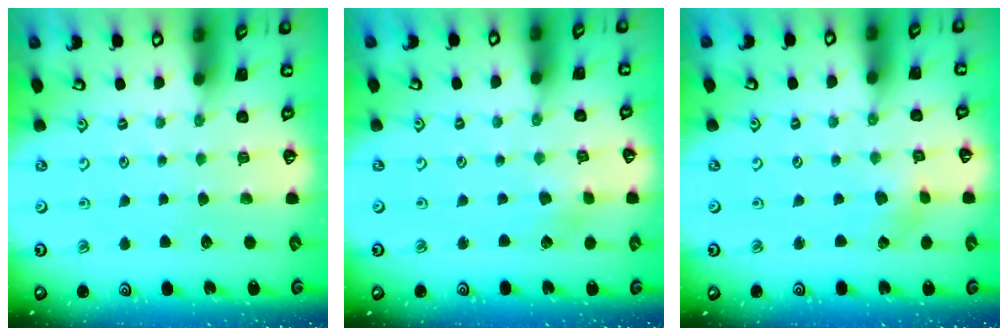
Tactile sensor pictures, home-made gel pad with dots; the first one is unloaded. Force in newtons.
{"total": 1.3, "press": 1.3, "slide": 0.1}
{"total": 1.6, "press": 1.6, "slide": 0.2}